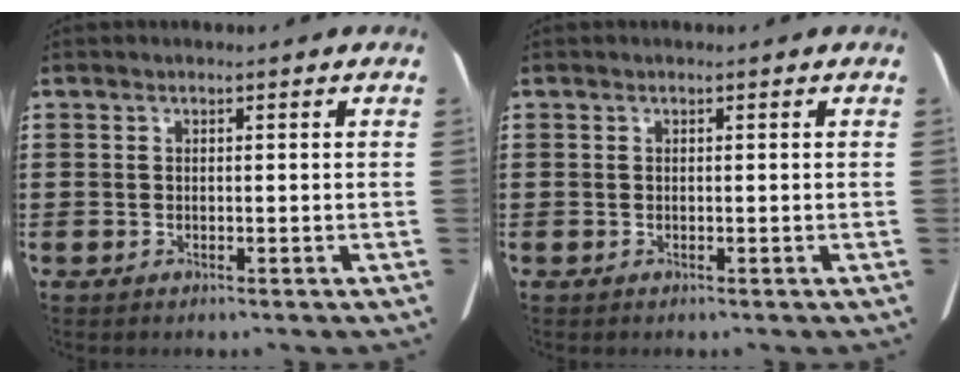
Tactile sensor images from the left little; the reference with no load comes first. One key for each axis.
{"total": 0.0}